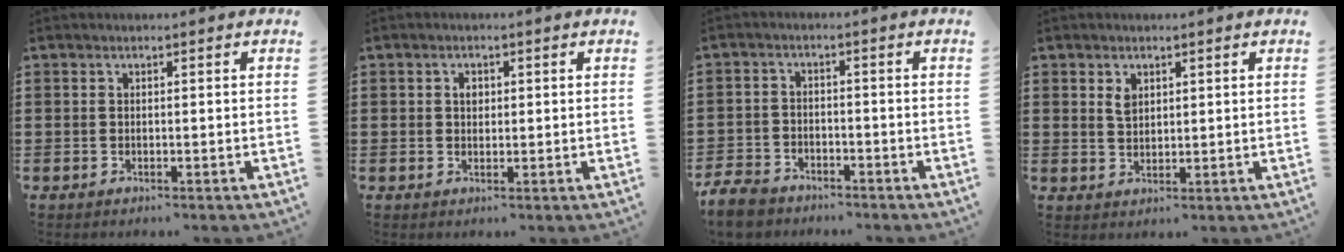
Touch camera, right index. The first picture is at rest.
{"total": 1.5, "force": [0.4, 1.1, 0.9], "torque": [-0.021, 0.007, 0.006]}
{"total": 4.3, "force": [-4.0, 1.3, 1.0], "torque": [-0.040, -0.001, -0.086]}
{"total": 2.2, "force": [1.2, 1.3, 1.3], "torque": [-0.021, 0.000, 0.021]}